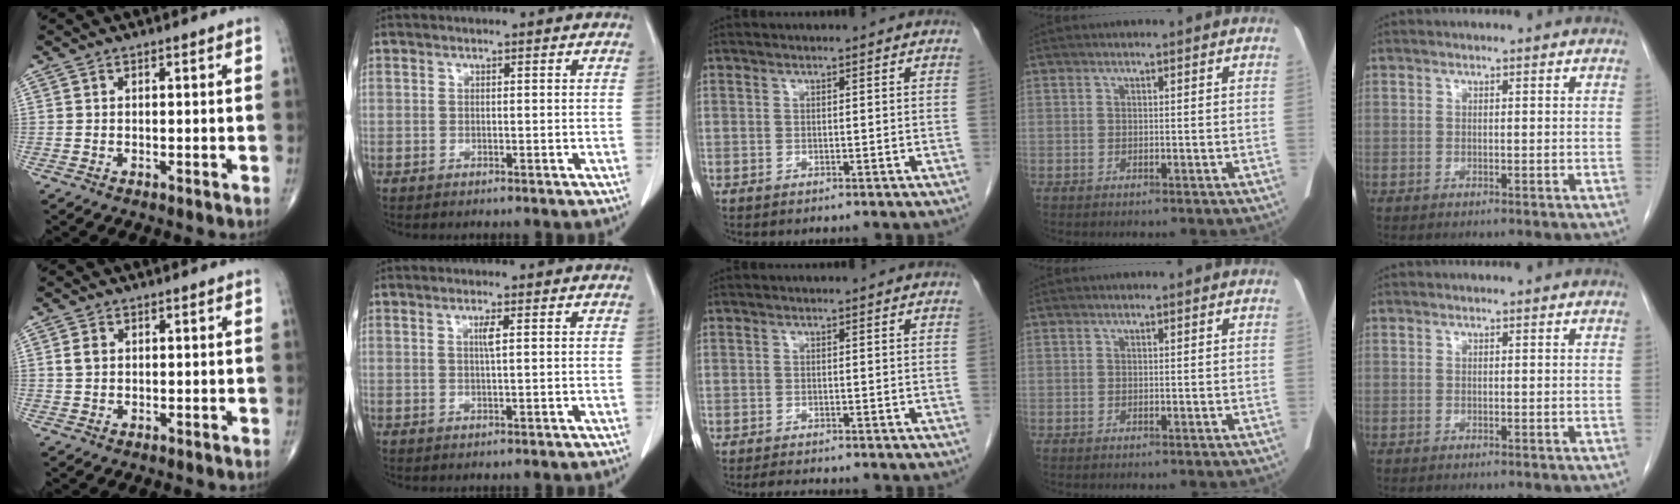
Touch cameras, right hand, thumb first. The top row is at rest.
{"thumb": {"total": 2.0, "force": [0.5, 1.5, 1.3], "torque": [-0.023, 0.002, 0.012]}, "index": {"total": 1.6, "force": [0.4, -0.1, 1.5], "torque": [-0.029, 0.001, 0.007]}, "middle": {"total": 1.9, "force": [-1.8, 0.1, 0.8], "torque": [-0.019, -0.008, -0.026]}}